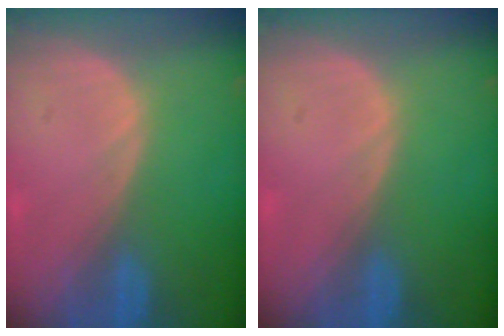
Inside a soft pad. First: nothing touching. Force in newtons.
{"total": 0.0}